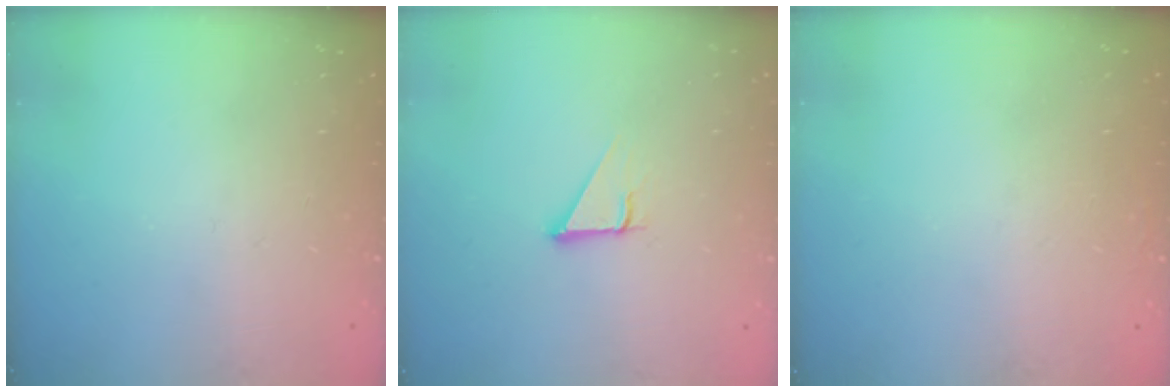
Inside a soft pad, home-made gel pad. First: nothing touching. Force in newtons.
{"total": 3.0, "press": 3.0, "slide": 0.2}
{"total": 1.6, "press": 1.6, "slide": 0.0}